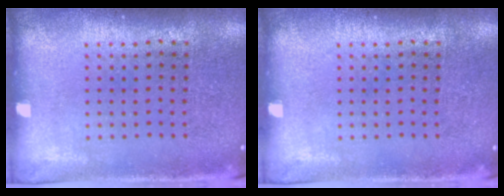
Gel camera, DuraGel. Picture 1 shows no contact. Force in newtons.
{"total": 0.0}